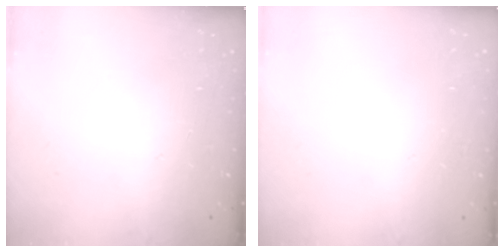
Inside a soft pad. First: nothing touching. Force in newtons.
{"total": 0.0}